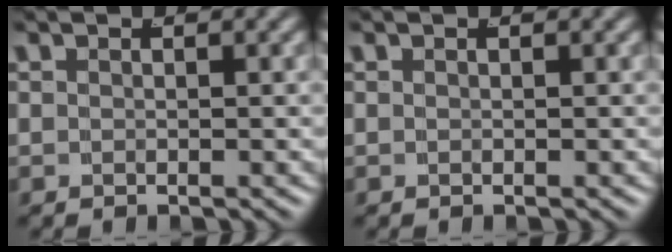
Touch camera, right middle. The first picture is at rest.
{"total": 0.0}